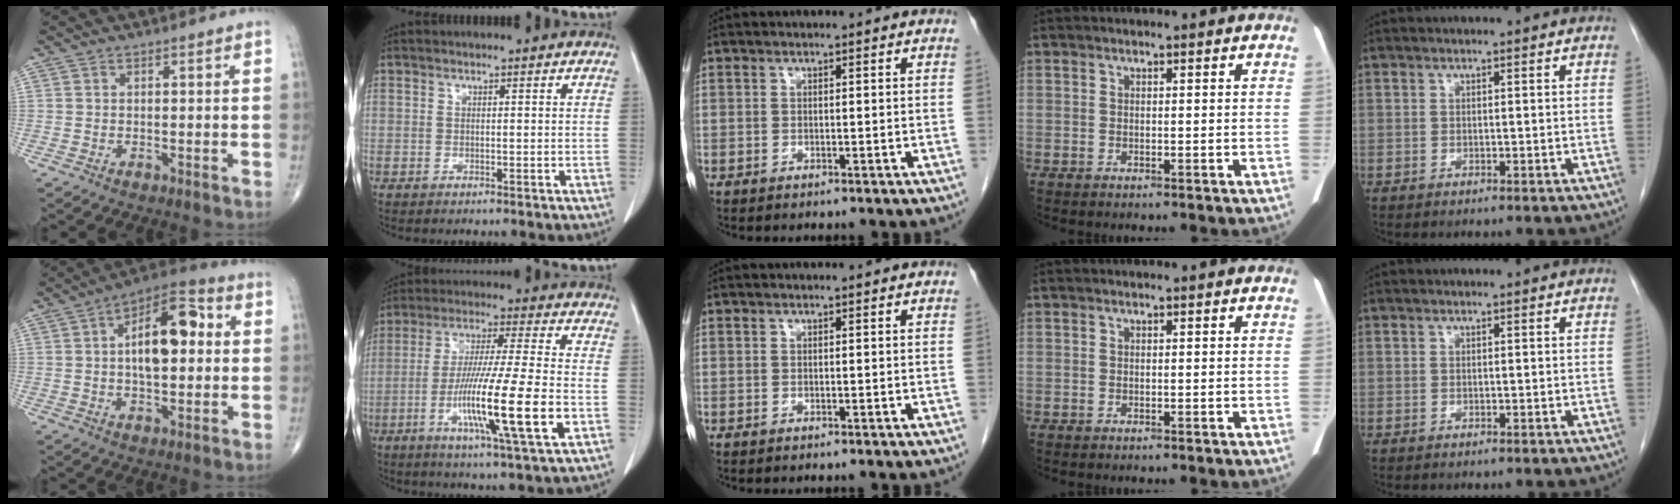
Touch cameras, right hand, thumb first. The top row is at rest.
{"thumb": {"total": 14.8, "force": [2.0, 7.2, 12.8], "torque": [-0.182, 0.023, 0.024]}, "index": {"total": 15.3, "force": [-4.6, -0.3, 14.6], "torque": [-0.273, -0.021, -0.085]}}